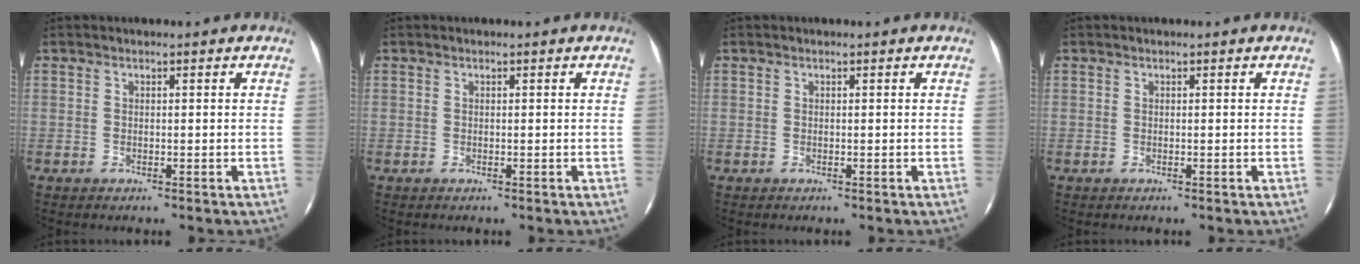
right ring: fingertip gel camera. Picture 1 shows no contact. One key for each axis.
{"total": 0.0}
{"total": 0.0}
{"total": 0.0}